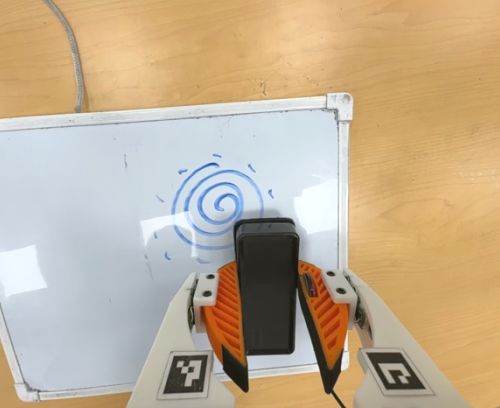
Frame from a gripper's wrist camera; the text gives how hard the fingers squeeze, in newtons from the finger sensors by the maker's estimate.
{"total": 6.9, "left": 5.5, "right": 8.4}